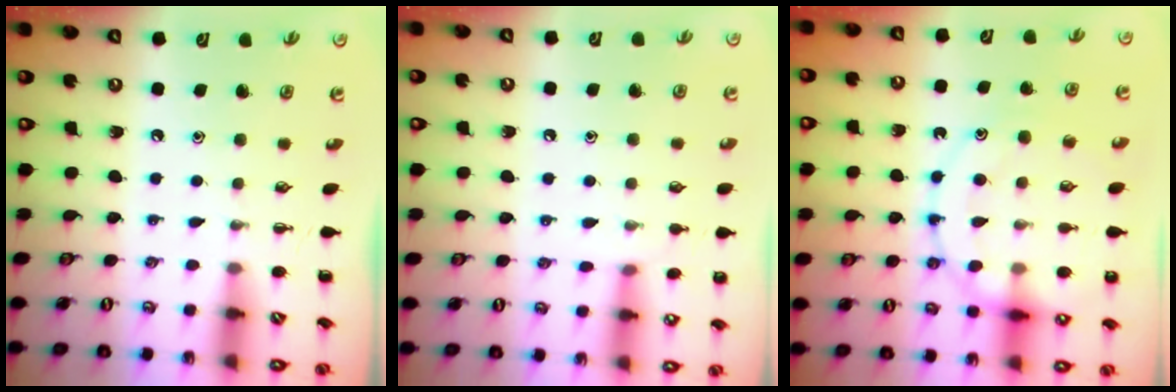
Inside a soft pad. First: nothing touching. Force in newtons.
{"total": 7.2, "press": 6.7, "slide": 2.7}
{"total": 15.7, "press": 15.6, "slide": 1.9}